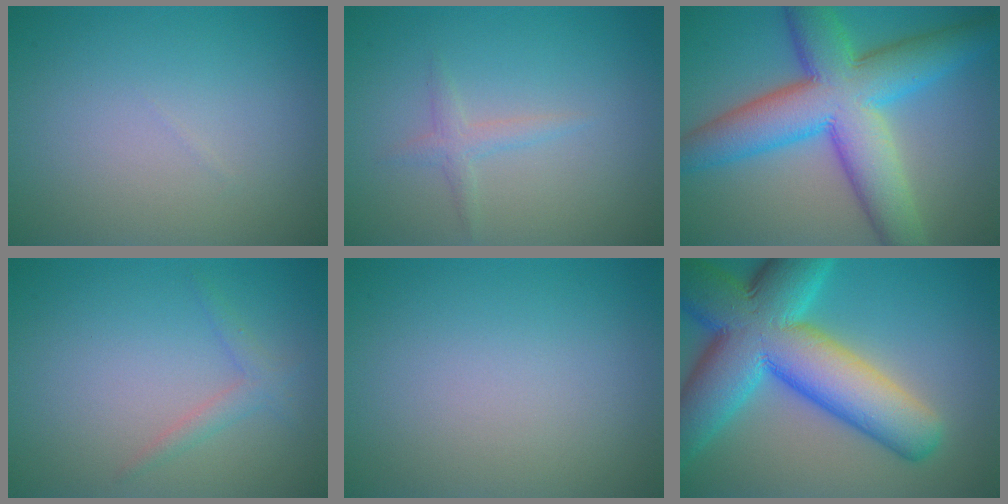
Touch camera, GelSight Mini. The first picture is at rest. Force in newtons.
{"total": 1.3, "press": 1.3, "slide": 0.1}
{"total": 11.5, "press": 11.5, "slide": 0.1}
{"total": 1.4, "press": 1.4, "slide": 0.1}
{"total": 0.0}
{"total": 14.3, "press": 14.2, "slide": 0.4}